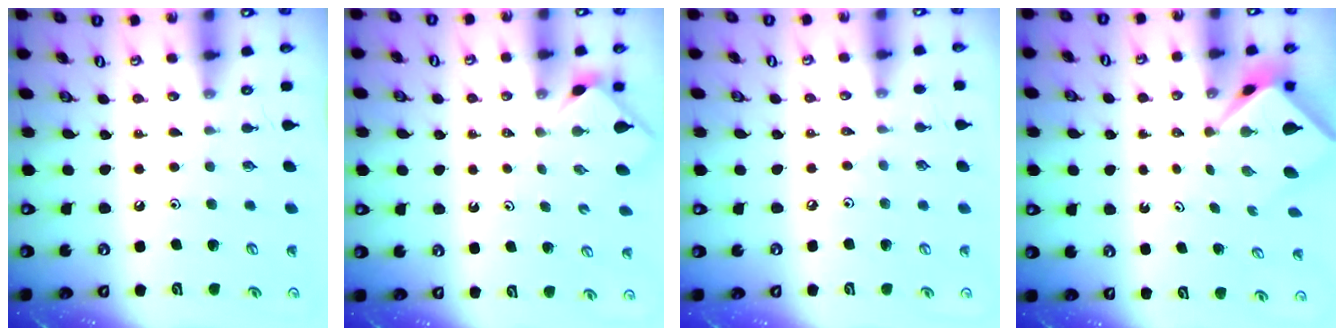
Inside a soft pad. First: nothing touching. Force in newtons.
{"total": 2.5, "press": 2.5, "slide": 0.4}
{"total": 2.4, "press": 2.3, "slide": 0.5}
{"total": 2.5, "press": 2.4, "slide": 0.3}